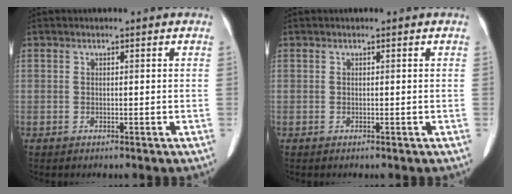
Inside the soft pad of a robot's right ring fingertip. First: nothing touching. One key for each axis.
{"total": 0.0}